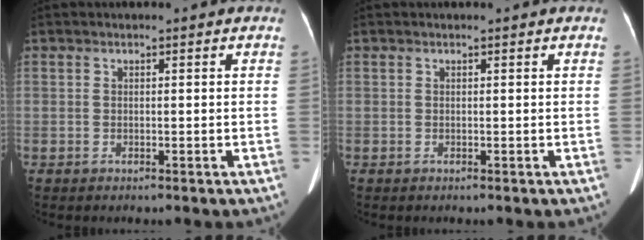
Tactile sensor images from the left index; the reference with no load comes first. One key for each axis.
{"total": 0.0}